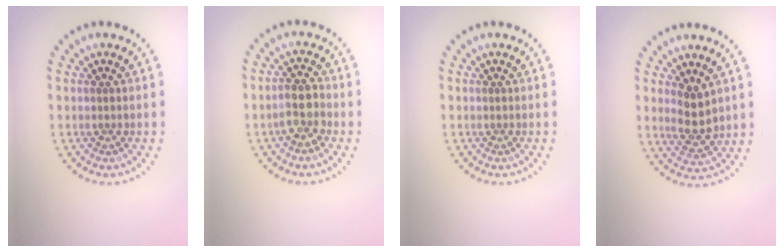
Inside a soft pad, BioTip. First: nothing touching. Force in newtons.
{"total": 2.6, "press": 2.4, "slide": 0.9}
{"total": 0.0}
{"total": 2.8, "press": 2.6, "slide": 1.0}